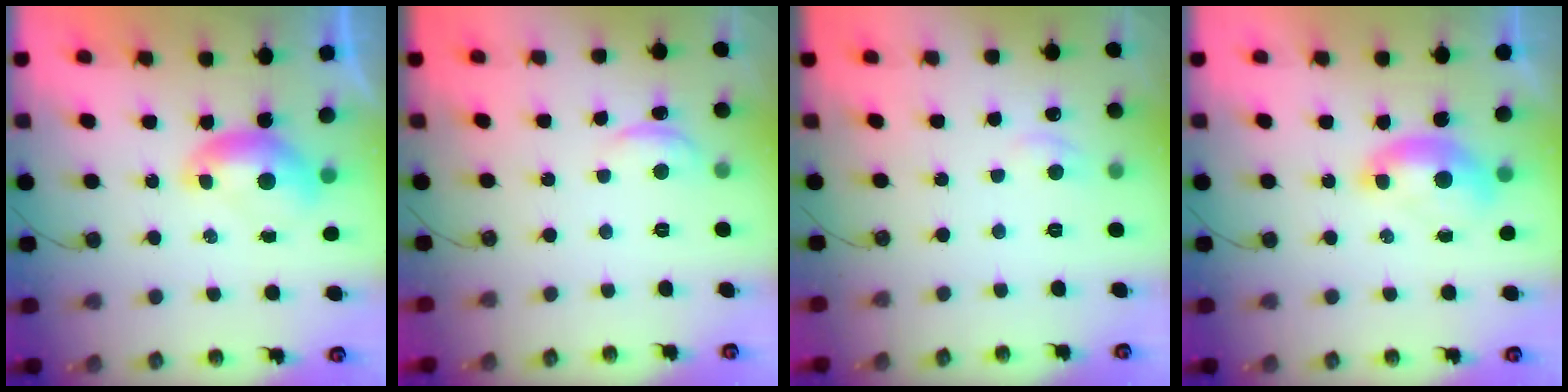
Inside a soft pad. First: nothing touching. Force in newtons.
{"total": 0.0}
{"total": 0.8, "press": 0.2, "slide": 0.8}
{"total": 1.5, "press": 1.4, "slide": 0.6}